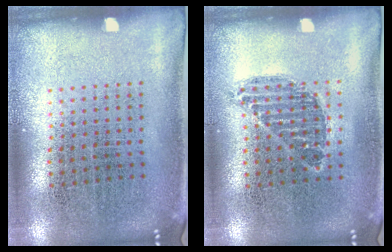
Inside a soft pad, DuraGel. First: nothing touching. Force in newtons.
{"total": 0.8, "press": 0.7, "slide": 0.4}